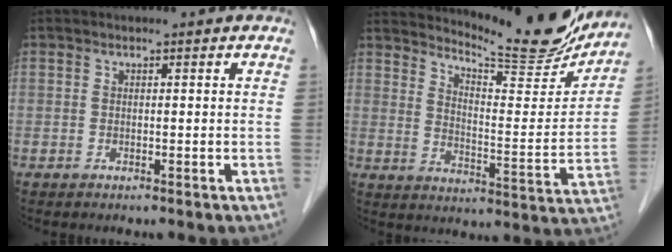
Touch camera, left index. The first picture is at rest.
{"total": 16.2, "force": [15.5, 1.1, 4.7], "torque": [-0.078, -0.056, 0.206]}